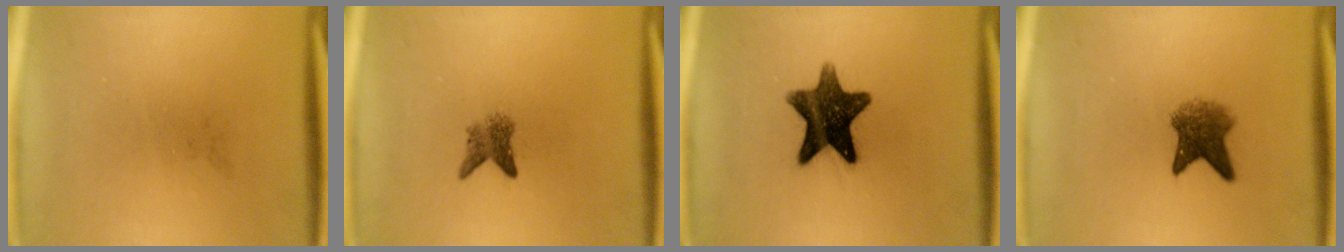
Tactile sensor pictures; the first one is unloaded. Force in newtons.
{"total": 2.6}
{"total": 12.2}
{"total": 4.9}